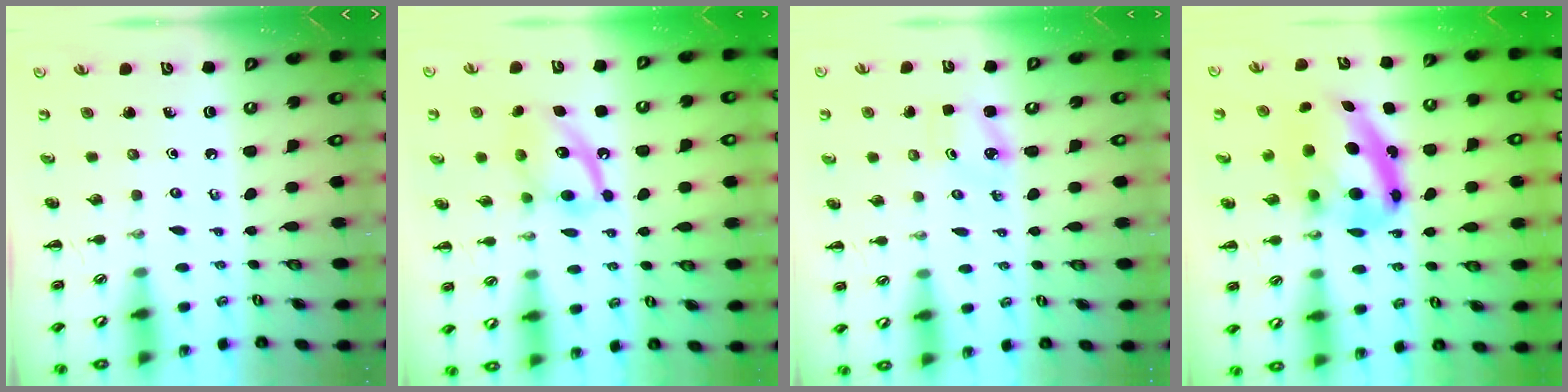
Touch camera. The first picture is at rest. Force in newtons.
{"total": 12.7, "press": 12.7, "slide": 0.9}
{"total": 2.2, "press": 2.2, "slide": 0.3}
{"total": 14.5, "press": 14.1, "slide": 3.4}